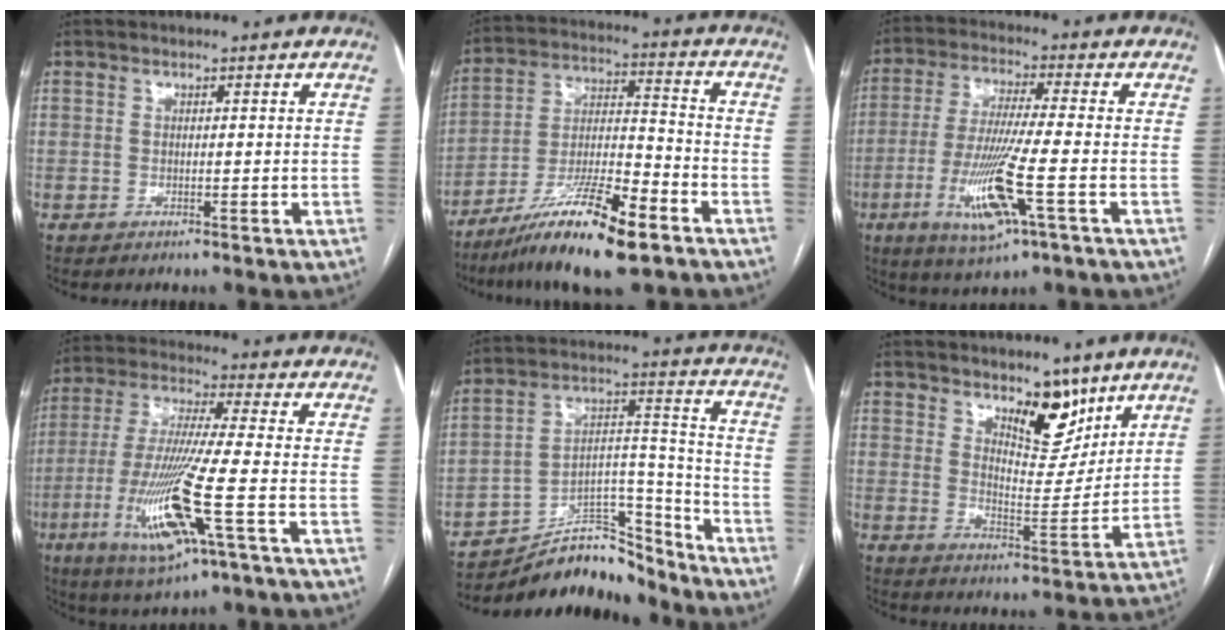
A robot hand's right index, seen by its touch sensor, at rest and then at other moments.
{"total": 15.6, "force": [-10.2, 2.0, 11.6], "torque": [-0.224, -0.022, -0.181]}
{"total": 12.6, "force": [-4.4, 0.6, 11.8], "torque": [-0.242, -0.023, -0.079]}
{"total": 15.4, "force": [-5.4, 0.4, 14.4], "torque": [-0.299, -0.026, -0.098]}
{"total": 14.5, "force": [-13.5, 4.5, 3.1], "torque": [-0.038, 0.055, -0.218]}
{"total": 8.2, "force": [5.9, 3.2, 4.8], "torque": [-0.069, -0.016, 0.099]}